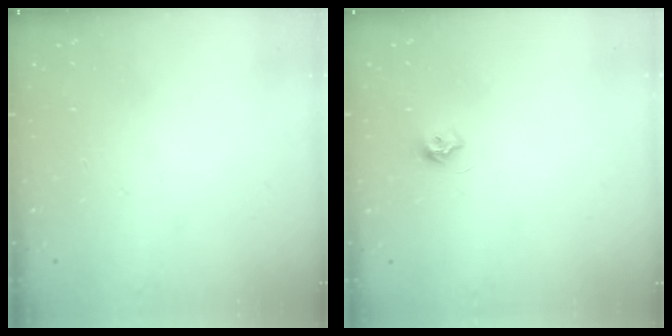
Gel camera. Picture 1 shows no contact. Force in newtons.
{"total": 6.4, "press": 6.3, "slide": 0.6}